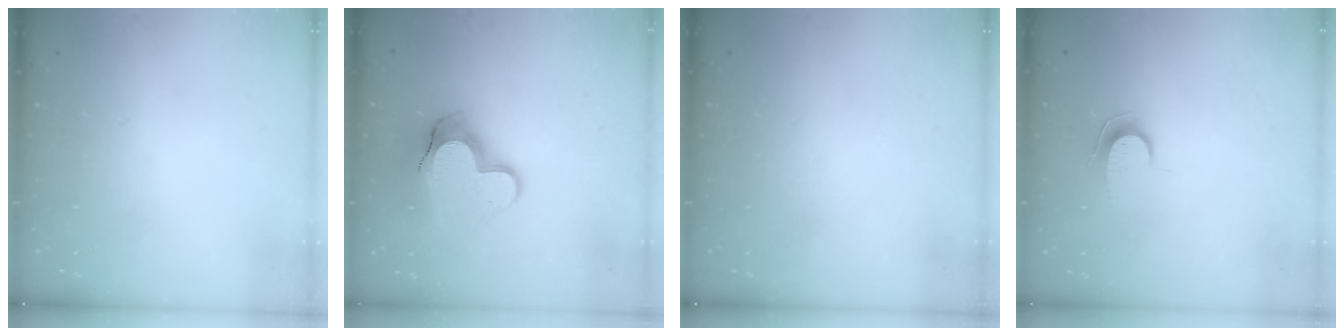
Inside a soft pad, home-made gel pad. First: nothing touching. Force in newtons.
{"total": 14.1, "press": 14.1, "slide": 1.1}
{"total": 0.0}
{"total": 6.7, "press": 6.7, "slide": 0.7}